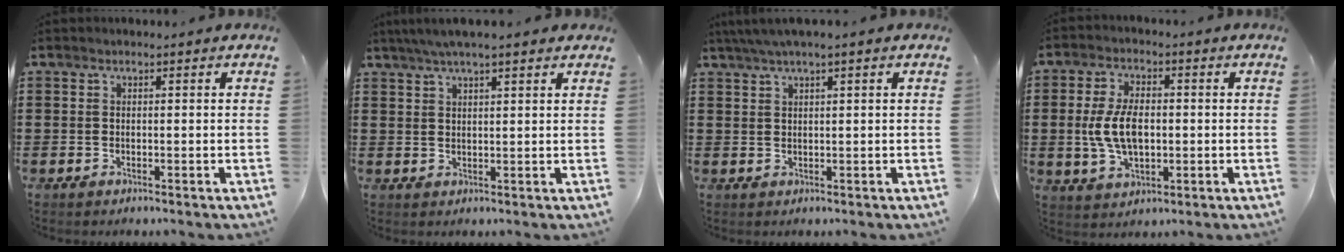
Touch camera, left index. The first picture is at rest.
{"total": 4.0, "force": [3.0, 0.4, 2.5], "torque": [-0.055, 0.002, 0.054]}
{"total": 2.3, "force": [1.2, 0.0, 1.9], "torque": [-0.036, 0.002, 0.023]}
{"total": 7.9, "force": [-0.1, 4.2, 6.6], "torque": [-0.150, 0.003, -0.007]}